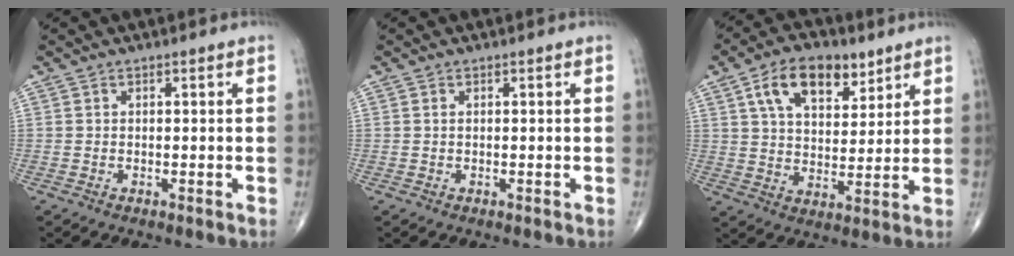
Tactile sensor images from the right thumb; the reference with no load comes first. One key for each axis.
{"total": 0.0}
{"total": 13.3, "fx": 6.9, "fy": 7.3, "fz": 8.8, "tx": -0.118, "ty": -0.023, "tz": 0.121}